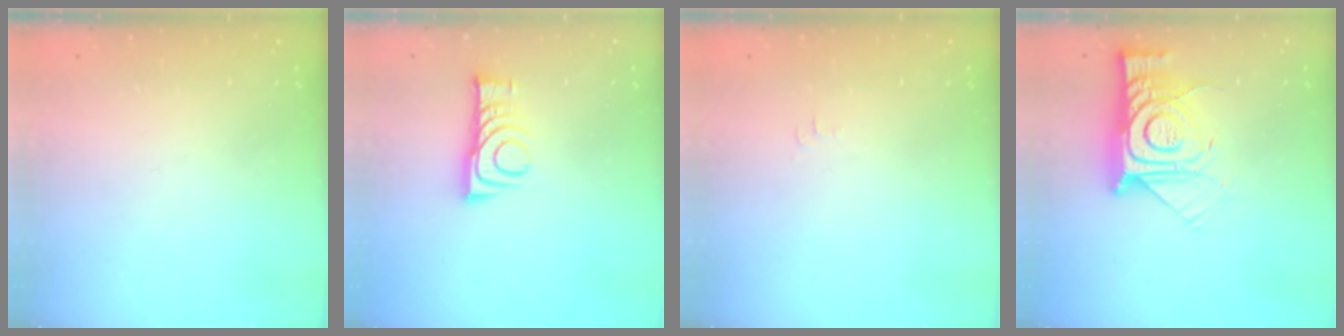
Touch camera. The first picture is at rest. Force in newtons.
{"total": 8.8, "press": 8.8, "slide": 0.1}
{"total": 3.3, "press": 3.3, "slide": 0.5}
{"total": 16.7, "press": 16.6, "slide": 1.8}